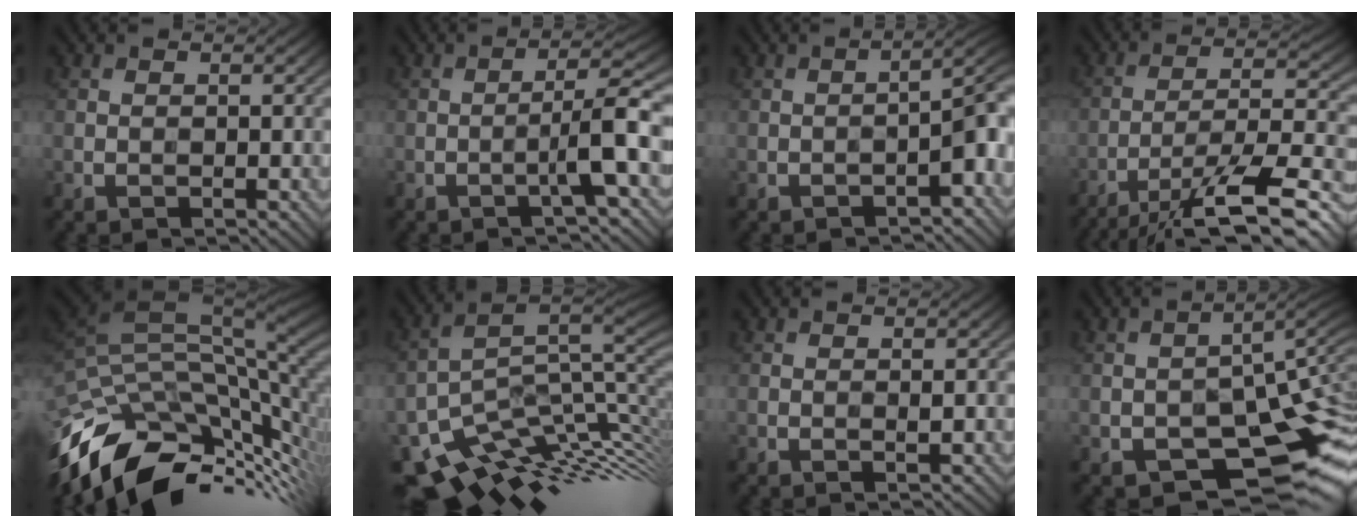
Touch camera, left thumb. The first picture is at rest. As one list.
[{"total": 5.4, "force": [-1.9, 0.4, 5.1], "torque": [-0.078, 0.027, -0.039]}, {"total": 5.0, "force": [-2.2, 1.1, 4.3], "torque": [-0.056, 0.011, -0.028]}, {"total": 15.3, "force": [-11.2, 3.2, 10.0], "torque": [-0.182, -0.008, -0.168]}, {"total": 15.0, "force": [-6.8, 7.6, 11.0], "torque": [-0.228, -0.020, -0.115]}, {"total": 12.7, "force": [-4.3, 6.2, 10.2], "torque": [-0.192, -0.019, -0.055]}, {"total": 0.9, "force": [-0.2, 0.1, 0.8], "torque": [-0.014, 0.004, -0.002]}, {"total": 12.1, "force": [-4.9, 6.2, 9.2], "torque": [-0.125, -0.020, -0.070]}]